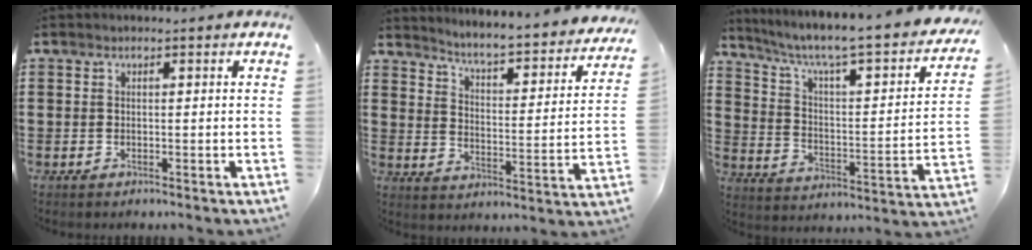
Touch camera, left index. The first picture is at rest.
{"total": 3.8, "force": [3.6, -0.5, 1.2], "torque": [-0.045, -0.041, 0.048]}
{"total": 5.3, "force": [3.6, 0.6, 3.9], "torque": [-0.094, -0.039, 0.048]}